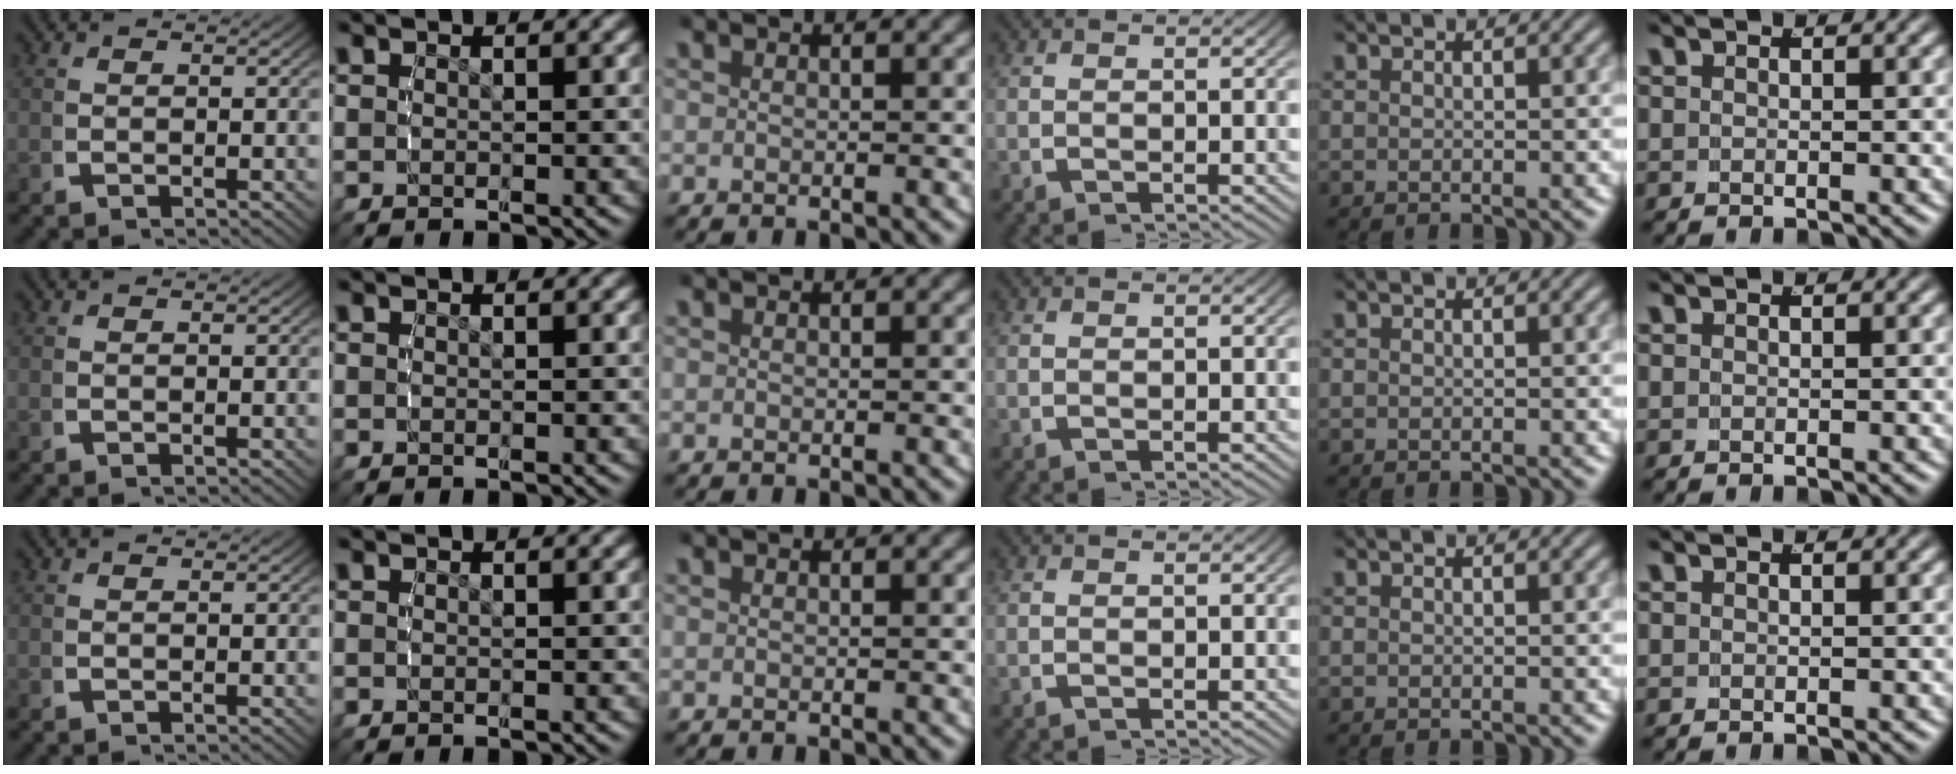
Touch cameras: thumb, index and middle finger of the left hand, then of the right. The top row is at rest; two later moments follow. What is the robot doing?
{"motion": "reach", "object": "paper"}